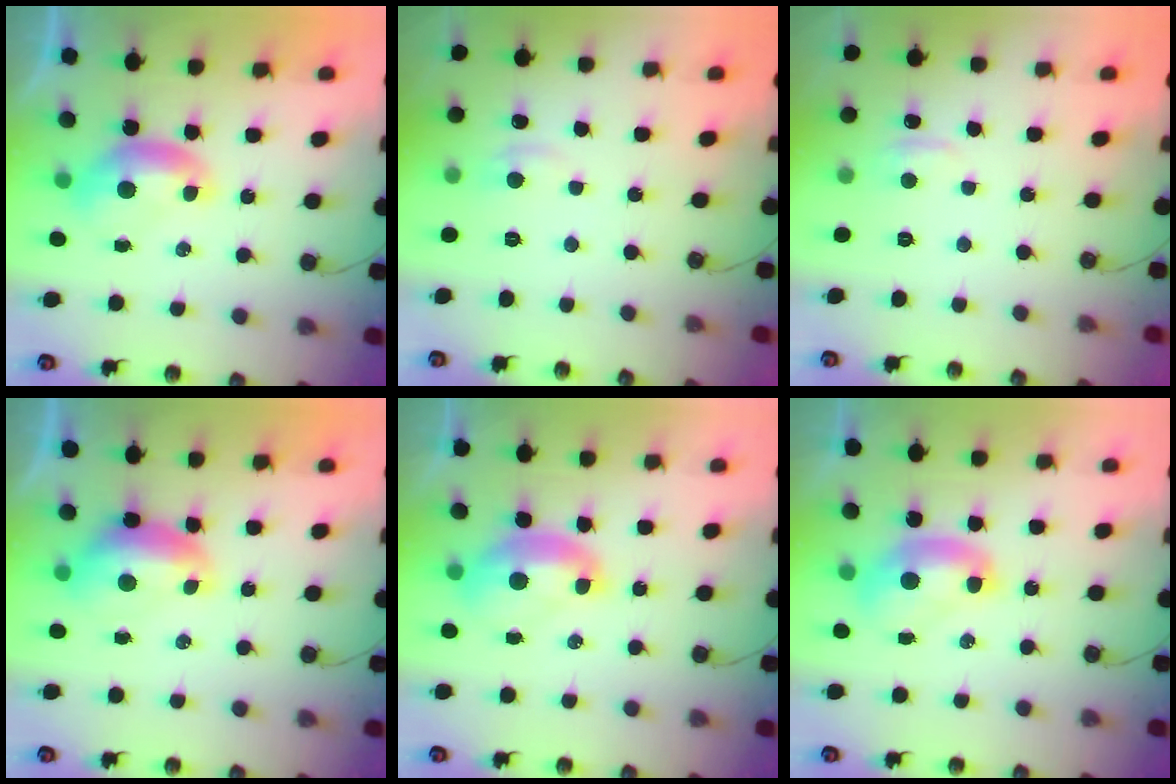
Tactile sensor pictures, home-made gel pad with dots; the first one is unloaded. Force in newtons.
{"total": 1.0, "press": 0.5, "slide": 0.9}
{"total": 2.1, "press": 2.0, "slide": 0.6}
{"total": 0.8, "press": 0.7, "slide": 0.4}
{"total": 2.0, "press": 1.9, "slide": 0.7}
{"total": 2.1, "press": 2.1, "slide": 0.2}